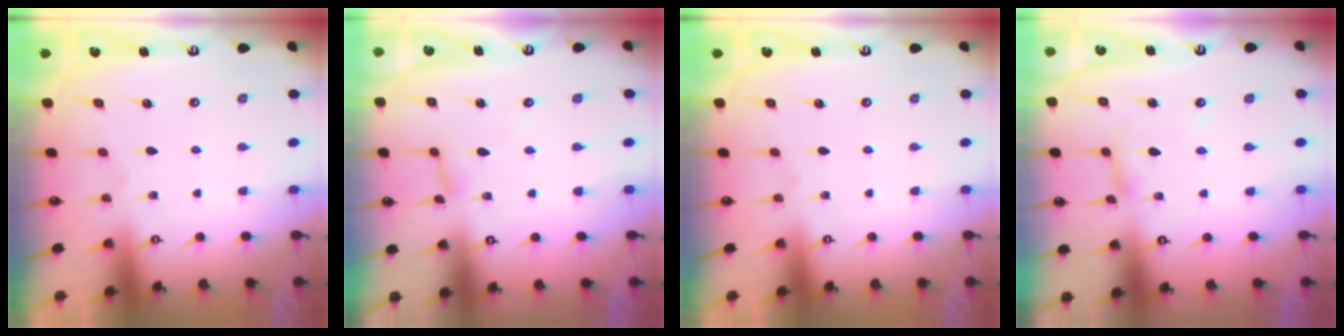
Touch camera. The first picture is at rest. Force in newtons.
{"total": 2.4, "press": 2.4, "slide": 0.1}
{"total": 0.0}
{"total": 3.8, "press": 3.8, "slide": 0.4}